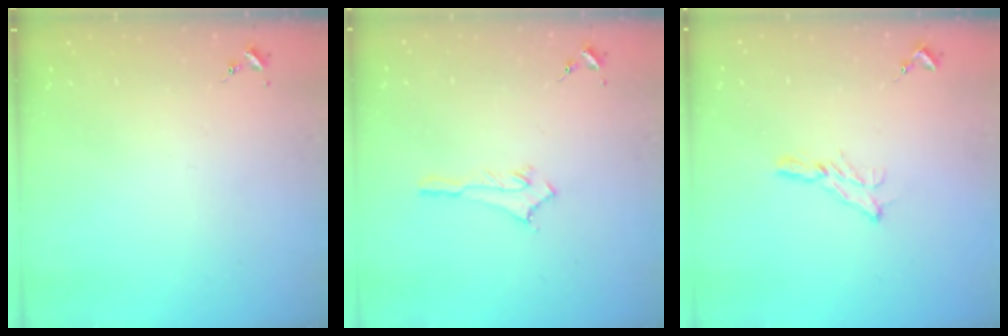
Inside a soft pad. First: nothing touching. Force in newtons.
{"total": 2.9, "press": 2.9, "slide": 0.3}
{"total": 6.9, "press": 6.9, "slide": 0.3}